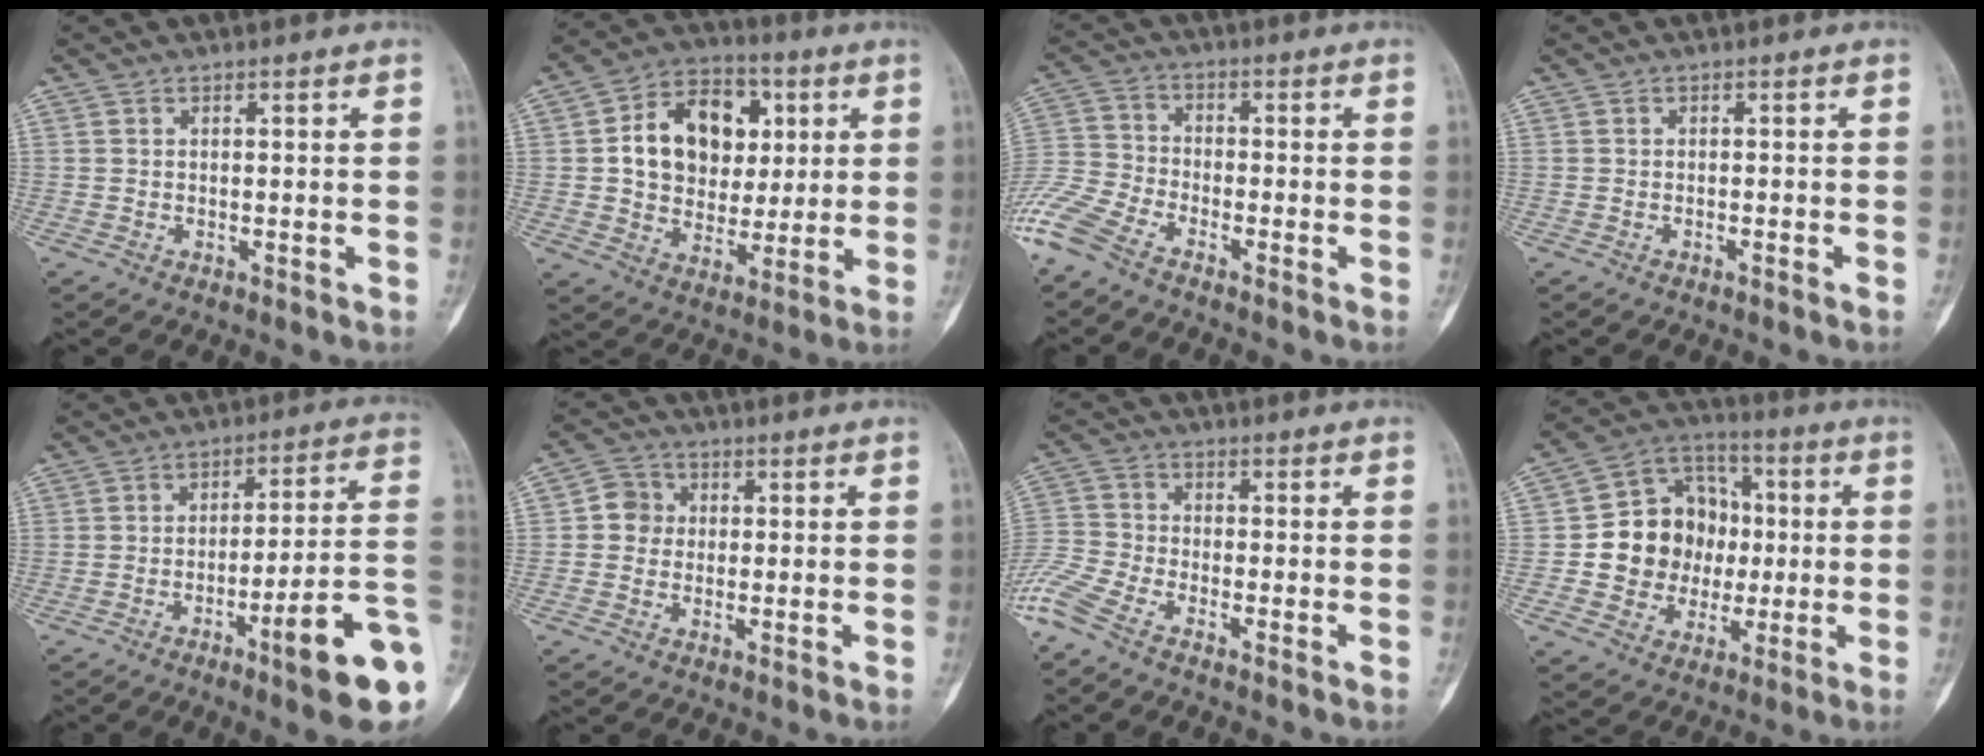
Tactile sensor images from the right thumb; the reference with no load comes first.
{"total": 16.3, "force": [3.3, 12.5, 9.9], "torque": [-0.121, 0.008, 0.057]}
{"total": 9.3, "force": [-7.0, 3.4, 5.1], "torque": [-0.129, 0.013, -0.150]}
{"total": 0.5, "force": [-0.4, 0.0, 0.4], "torque": [-0.014, 0.004, -0.004]}
{"total": 16.3, "force": [-6.3, 2.2, 14.9], "torque": [-0.166, 0.037, -0.085]}
{"total": 4.5, "force": [0.3, 4.3, 1.4], "torque": [0.000, 0.010, -0.003]}
{"total": 7.2, "force": [-5.4, 1.8, 4.3], "torque": [-0.126, 0.006, -0.123]}
{"total": 15.3, "force": [-0.4, 13.1, 7.8], "torque": [-0.077, 0.030, 0.001]}